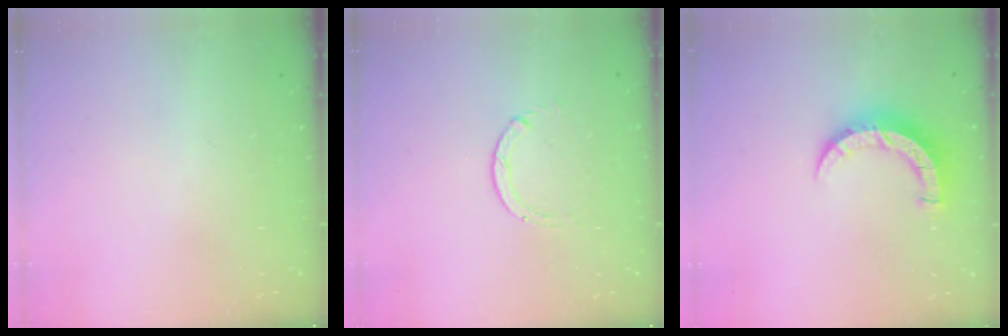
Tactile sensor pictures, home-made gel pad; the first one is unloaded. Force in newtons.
{"total": 0.9, "press": 0.9, "slide": 0.1}
{"total": 8.7, "press": 8.6, "slide": 0.5}